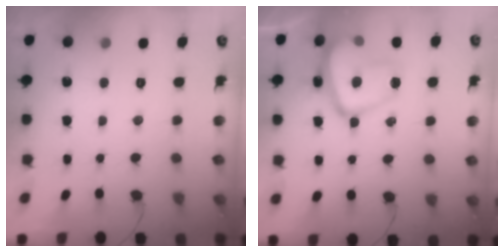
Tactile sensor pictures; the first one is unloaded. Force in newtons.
{"total": 16.0, "press": 15.9, "slide": 1.4}